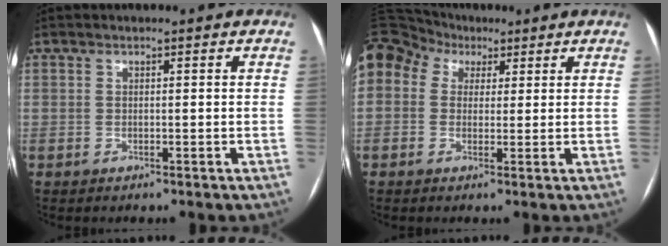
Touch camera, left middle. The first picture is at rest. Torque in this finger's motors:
{"motor_torque": [2.09, -0.04, 1.05, 0.21]}